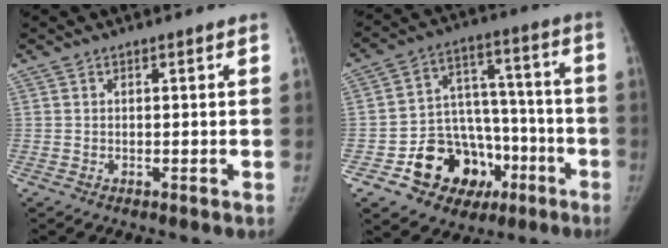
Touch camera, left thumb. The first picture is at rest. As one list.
[{"total": 18.2, "force": [-7.9, 14.0, 8.6], "torque": [-0.083, 0.081, -0.113]}]